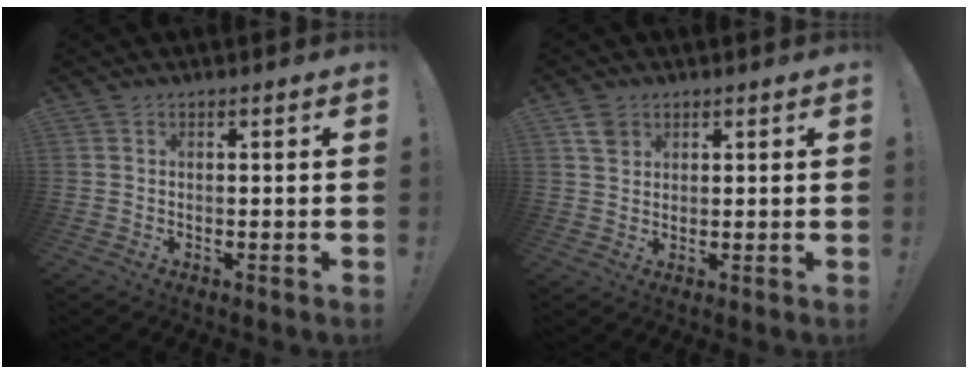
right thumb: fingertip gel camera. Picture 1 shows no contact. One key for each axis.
{"total": 3.8, "fx": 2.3, "fy": 2.6, "fz": 1.6, "tx": -0.022, "ty": -0.005, "tz": 0.044}